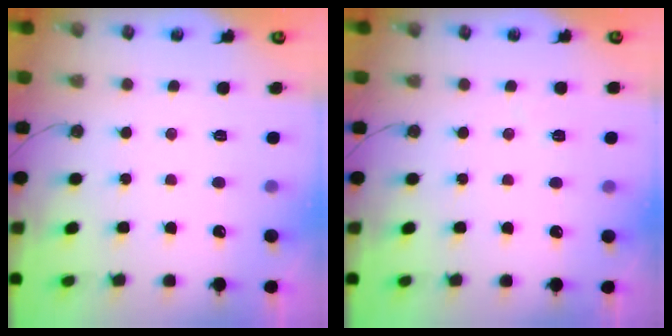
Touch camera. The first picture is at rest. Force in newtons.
{"total": 1.5, "press": 1.5, "slide": 0.5}